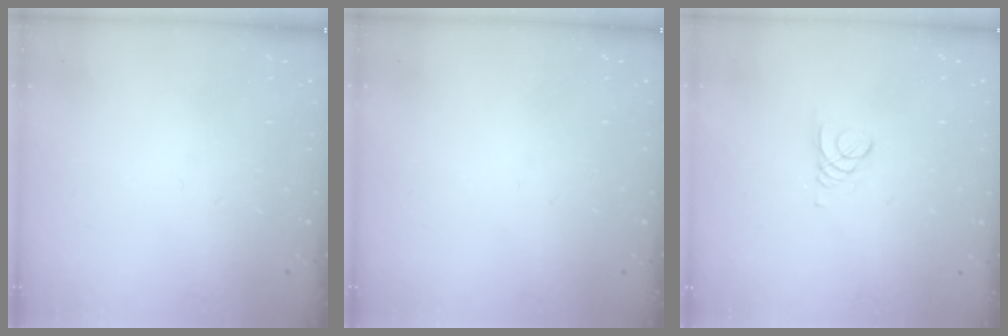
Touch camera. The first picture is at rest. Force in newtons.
{"total": 0.0}
{"total": 1.5, "press": 1.5, "slide": 0.1}